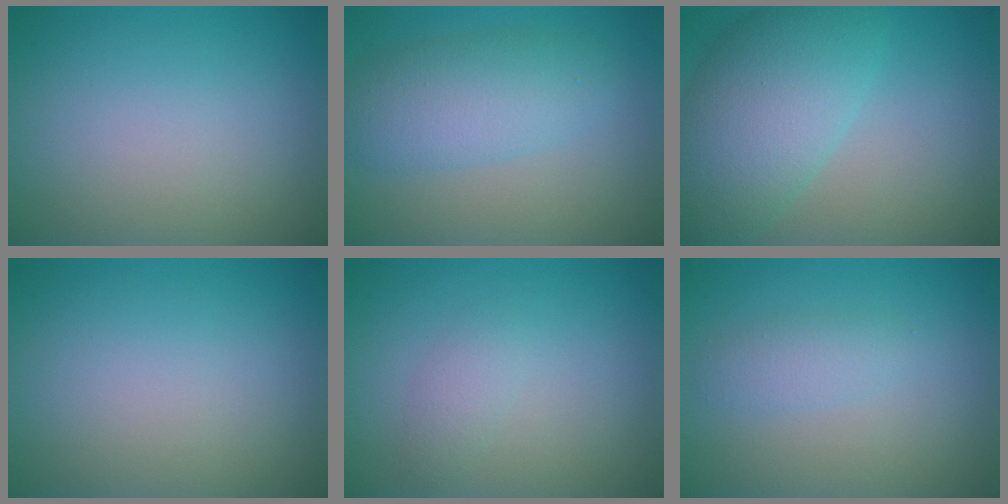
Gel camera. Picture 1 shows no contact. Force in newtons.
{"total": 4.9, "press": 4.9, "slide": 0.2}
{"total": 8.1, "press": 8.1, "slide": 0.3}
{"total": 0.0}
{"total": 1.3, "press": 1.3, "slide": 0.0}
{"total": 1.7, "press": 1.7, "slide": 0.1}